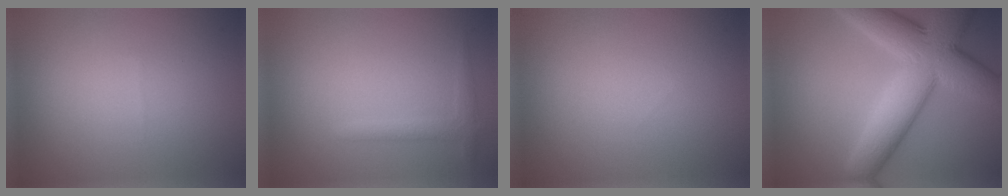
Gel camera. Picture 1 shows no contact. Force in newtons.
{"total": 1.5, "press": 1.5, "slide": 0.1}
{"total": 0.0}
{"total": 10.6, "press": 10.6, "slide": 0.3}